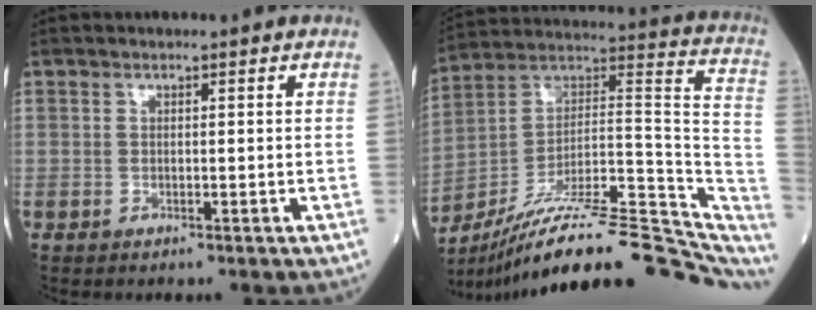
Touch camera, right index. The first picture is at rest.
{"total": 28.0, "force": [-21.4, 5.6, 17.1], "torque": [-0.203, 0.031, -0.321]}